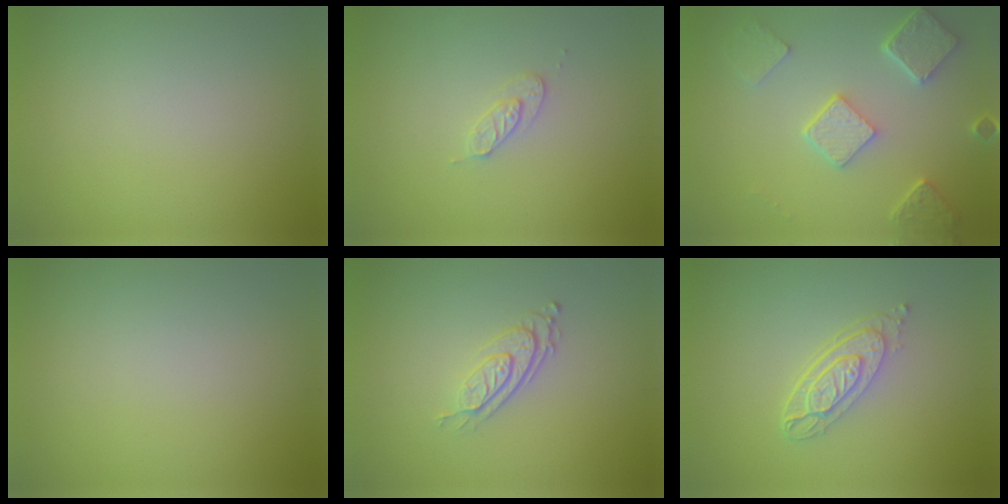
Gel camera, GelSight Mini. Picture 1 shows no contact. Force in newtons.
{"total": 1.4, "press": 1.4, "slide": 0.2}
{"total": 4.8, "press": 3.8, "slide": 3.0}
{"total": 0.0}
{"total": 2.7, "press": 2.0, "slide": 1.9}
{"total": 3.7, "press": 2.7, "slide": 2.4}